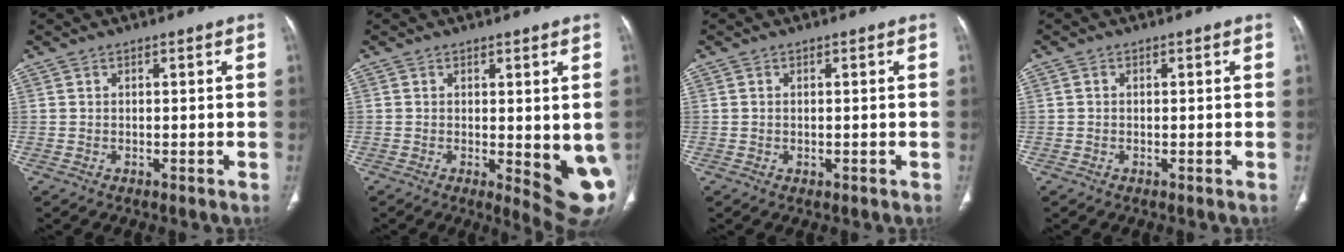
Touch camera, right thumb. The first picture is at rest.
{"total": 9.6, "force": [-1.2, 3.0, 9.0], "torque": [-0.103, -0.021, -0.008]}
{"total": 0.6, "force": [-0.1, 0.5, 0.4], "torque": [-0.011, -0.003, 0.002]}
{"total": 0.5, "force": [0.0, 0.4, 0.3], "torque": [-0.006, 0.000, -0.003]}